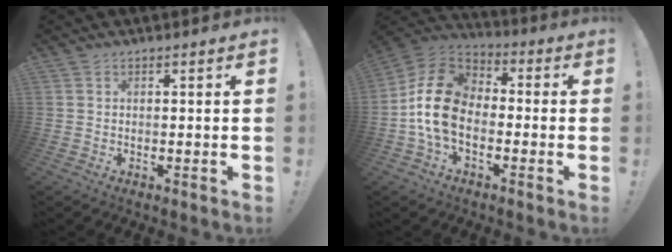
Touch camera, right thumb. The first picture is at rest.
{"total": 16.3, "force": [-2.3, 11.2, 11.6], "torque": [-0.222, 0.035, -0.030]}